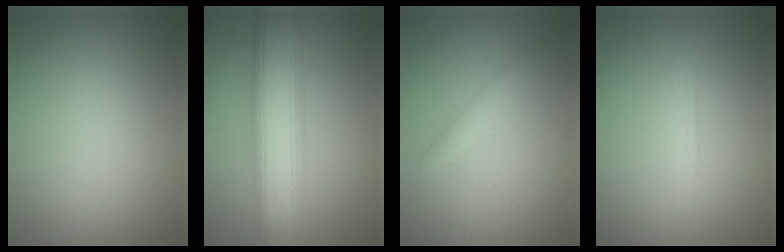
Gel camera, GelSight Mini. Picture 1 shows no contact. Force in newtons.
{"total": 9.3, "press": 9.3, "slide": 0.5}
{"total": 1.3, "press": 1.3, "slide": 0.1}
{"total": 1.3, "press": 1.3, "slide": 0.1}